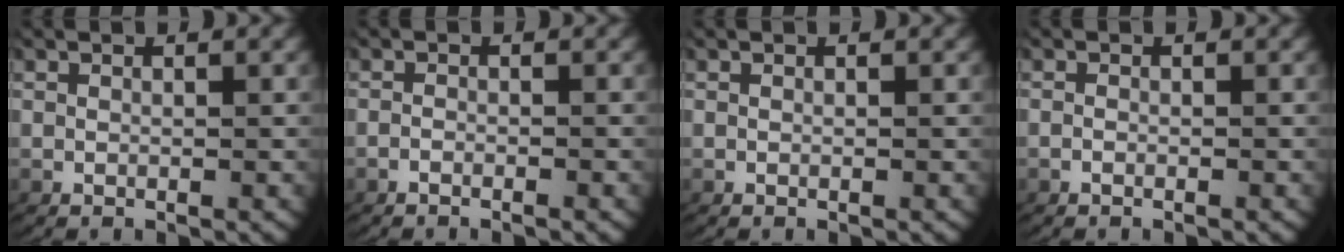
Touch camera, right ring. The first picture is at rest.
{"total": 1.0, "force": [-0.9, 0.1, 0.4], "torque": [-0.011, -0.004, -0.018]}
{"total": 0.0}
{"total": 0.7, "force": [-0.6, 0.1, 0.3], "torque": [-0.008, -0.003, -0.011]}